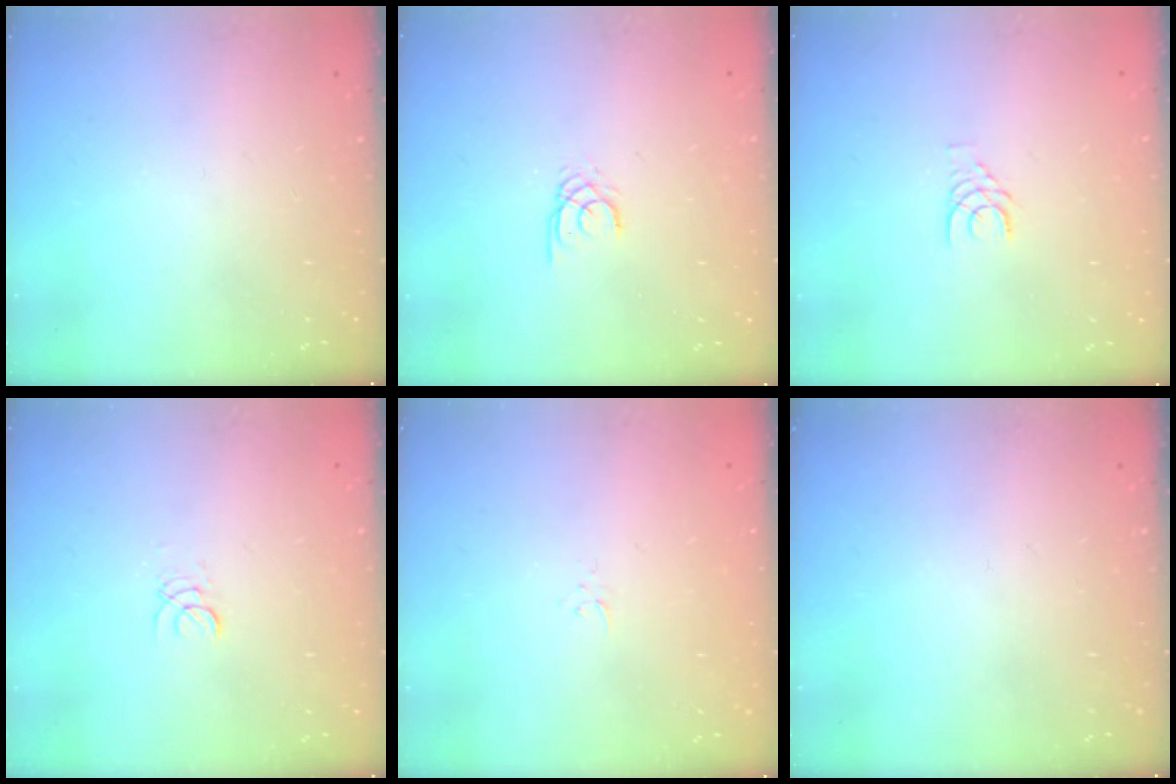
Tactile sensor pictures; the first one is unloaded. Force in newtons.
{"total": 1.9, "press": 1.9, "slide": 0.3}
{"total": 3.4, "press": 3.4, "slide": 0.4}
{"total": 1.6, "press": 1.6, "slide": 0.3}
{"total": 2.3, "press": 2.3, "slide": 0.3}
{"total": 0.0}